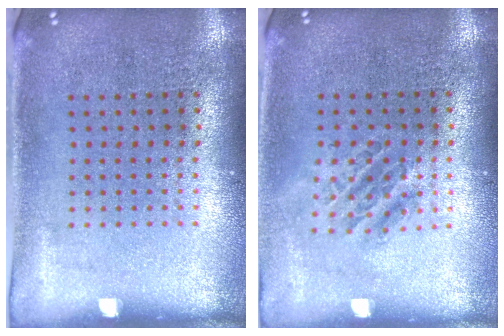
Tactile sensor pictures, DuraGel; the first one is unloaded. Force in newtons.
{"total": 1.2, "press": 1.1, "slide": 0.4}